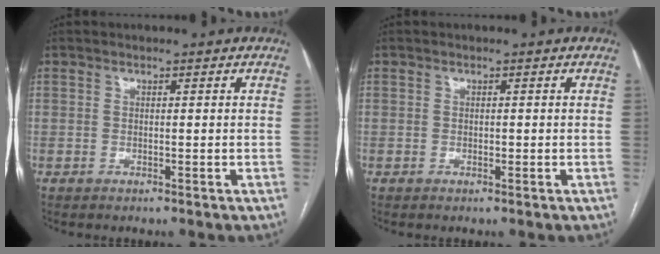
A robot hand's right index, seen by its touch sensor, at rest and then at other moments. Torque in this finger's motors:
{"motor_torque": [0.22, -0.07, 0.05, 0.02]}